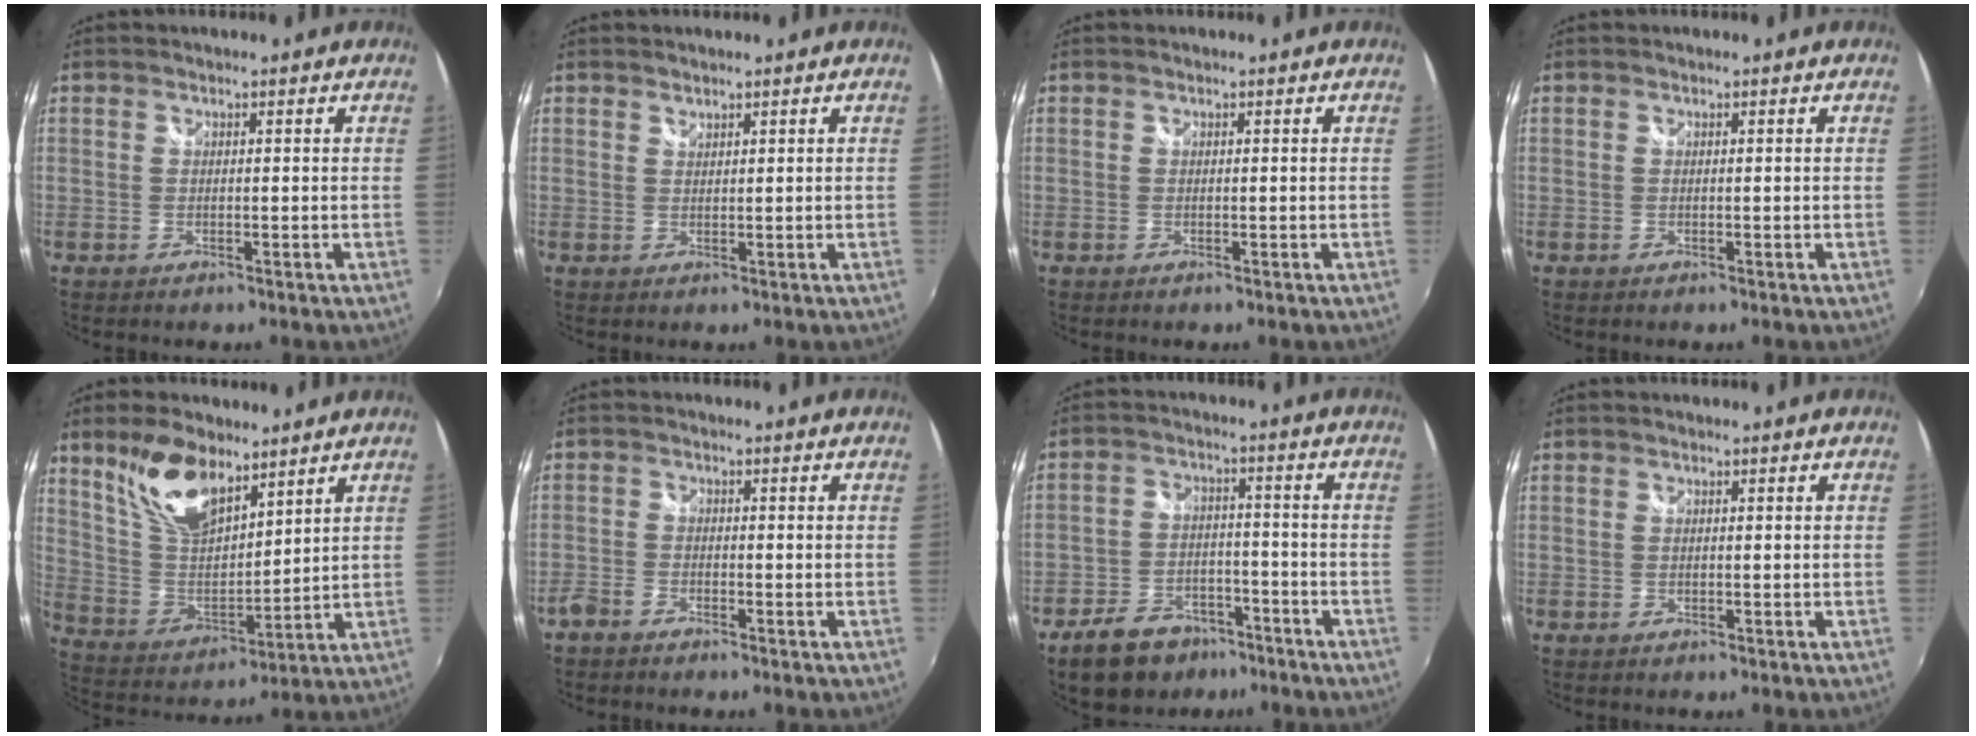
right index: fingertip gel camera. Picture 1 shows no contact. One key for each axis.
{"total": 0.8, "fx": 0.8, "fy": 0.2, "fz": 0.1, "tx": -0.001, "ty": 0.001, "tz": 0.015}
{"total": 0.0}
{"total": 0.0}
{"total": 14.2, "fx": 9.4, "fy": 6.5, "fz": 8.4, "tx": -0.164, "ty": 0.011, "tz": 0.190}
{"total": 2.8, "fx": -2.4, "fy": 1.0, "fz": 1.0, "tx": -0.035, "ty": -0.002, "tz": -0.050}
{"total": 12.0, "fx": -8.3, "fy": 7.2, "fz": 4.9, "tx": -0.125, "ty": 0.008, "tz": -0.120}
{"total": 0.0}